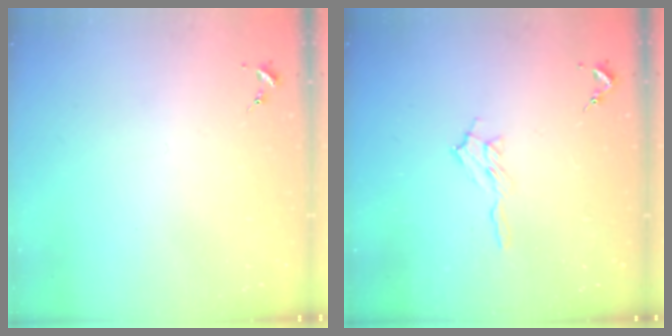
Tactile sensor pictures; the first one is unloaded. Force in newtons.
{"total": 6.5, "press": 6.5, "slide": 0.8}